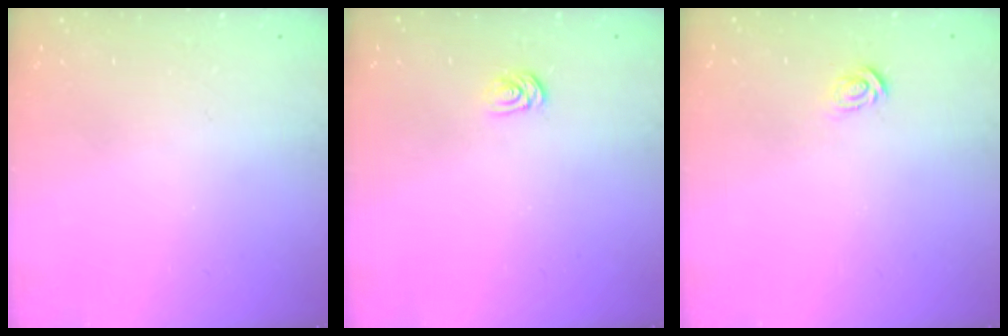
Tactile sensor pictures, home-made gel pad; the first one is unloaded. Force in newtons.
{"total": 2.0, "press": 2.0, "slide": 0.3}
{"total": 2.9, "press": 2.9, "slide": 0.2}